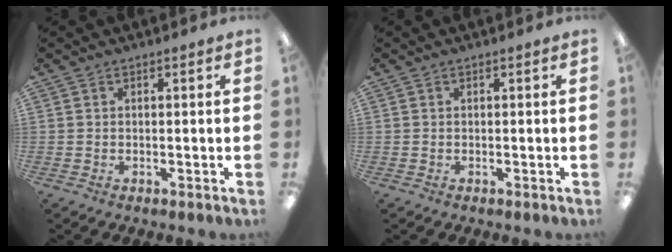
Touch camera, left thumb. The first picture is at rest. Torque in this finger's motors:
{"motor_torque": [-0.01, 0.01, 0.02, 0.11, 0.00]}